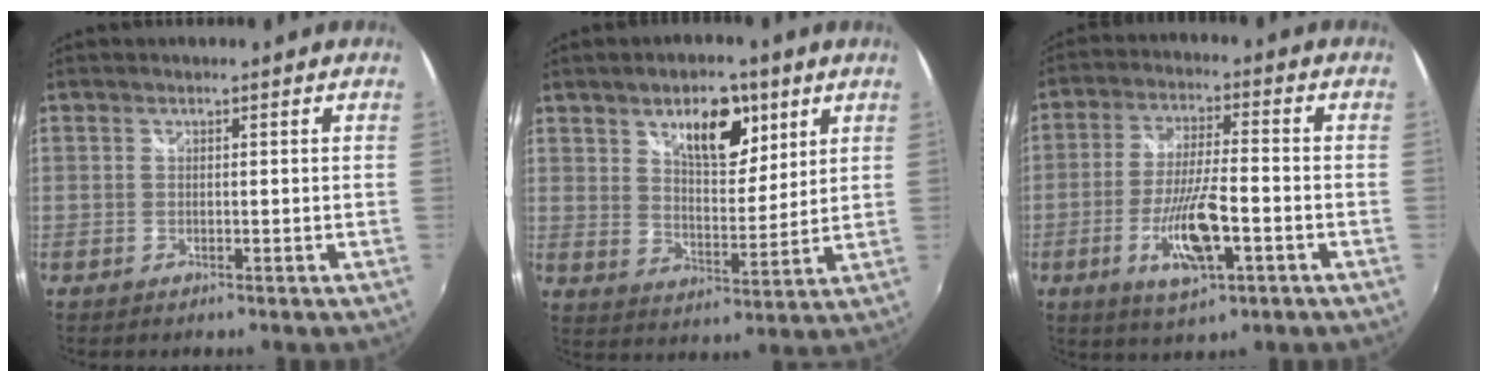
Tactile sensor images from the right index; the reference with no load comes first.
{"total": 11.2, "force": [6.2, 5.3, 7.7], "torque": [-0.109, 0.002, 0.100]}
{"total": 11.4, "force": [-4.3, 2.8, 10.1], "torque": [-0.202, -0.012, -0.076]}